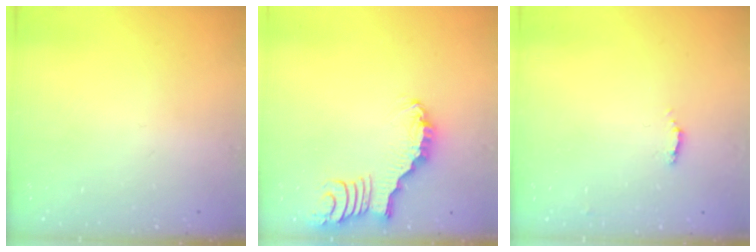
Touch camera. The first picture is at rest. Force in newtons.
{"total": 2.2, "press": 2.2, "slide": 0.4}
{"total": 2.0, "press": 2.0, "slide": 0.4}